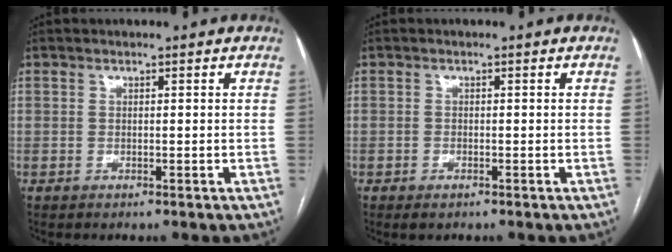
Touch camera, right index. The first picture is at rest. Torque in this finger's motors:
{"motor_torque": [0.27, -0.13, 0.10, 0.00]}